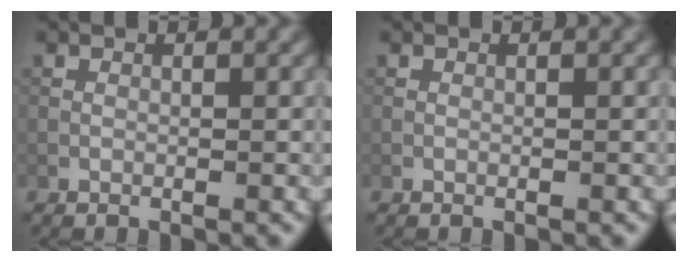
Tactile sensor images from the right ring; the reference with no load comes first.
{"total": 0.0}